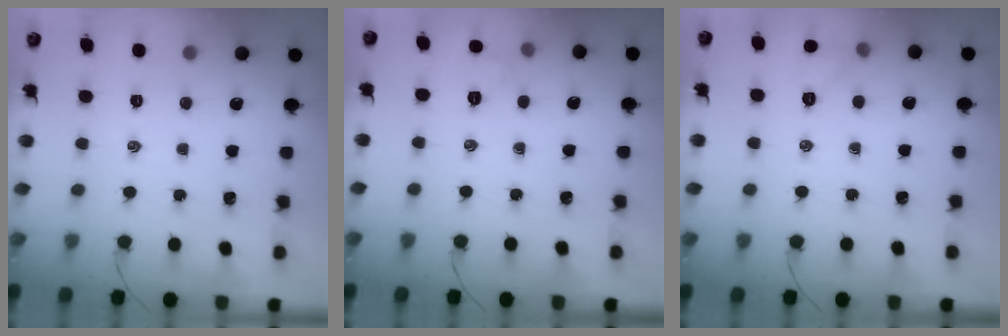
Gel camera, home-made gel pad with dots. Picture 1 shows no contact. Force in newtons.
{"total": 5.8, "press": 5.6, "slide": 1.5}
{"total": 5.4, "press": 5.3, "slide": 1.4}